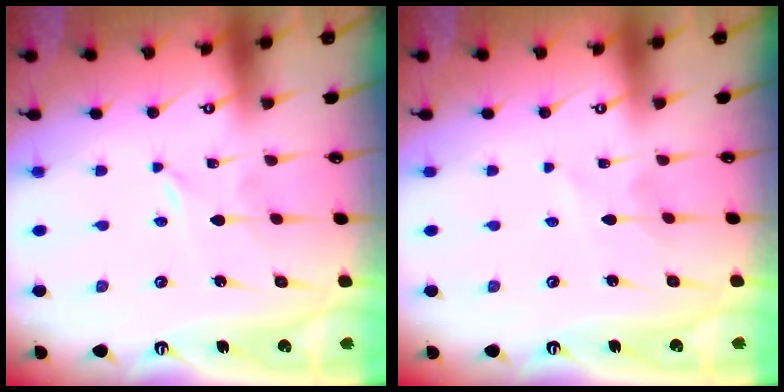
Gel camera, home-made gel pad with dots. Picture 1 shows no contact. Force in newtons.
{"total": 1.4, "press": 1.4, "slide": 0.1}